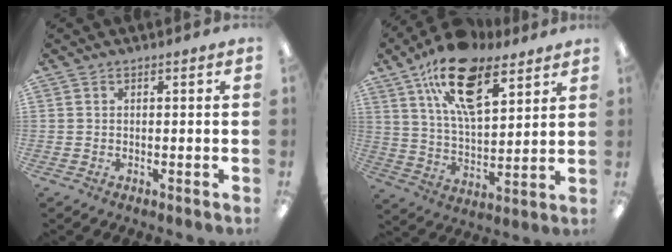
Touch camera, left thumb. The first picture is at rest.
{"total": 19.0, "force": [11.3, 9.0, 12.3], "torque": [-0.207, -0.044, 0.198]}